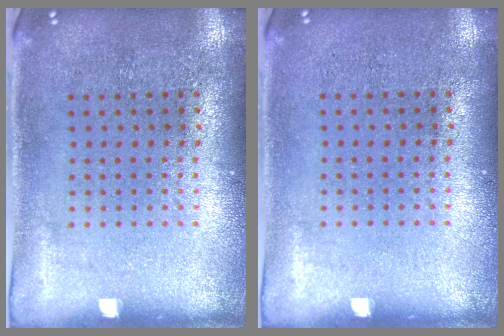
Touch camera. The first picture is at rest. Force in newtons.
{"total": 0.0}